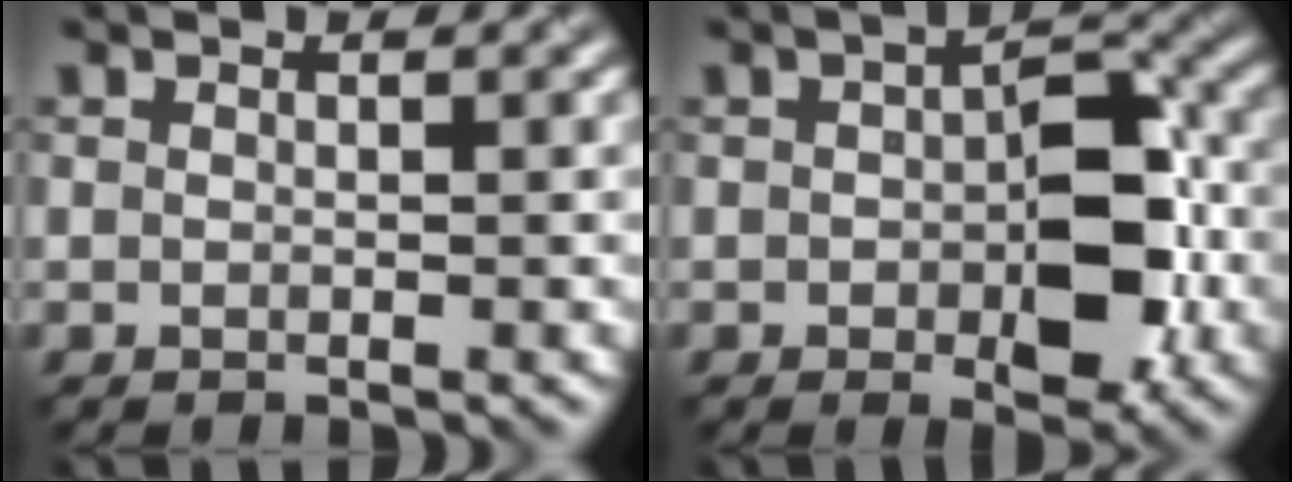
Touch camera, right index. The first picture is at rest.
{"total": 7.1, "force": [-0.8, 3.8, 6.0], "torque": [-0.081, -0.001, -0.014]}